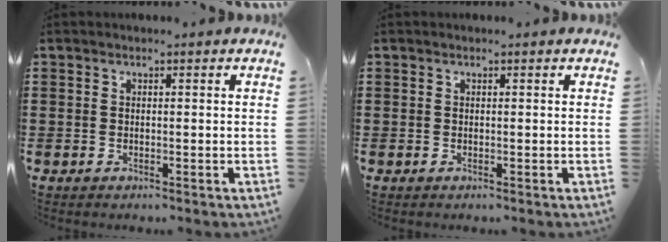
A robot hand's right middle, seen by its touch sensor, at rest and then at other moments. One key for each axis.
{"total": 0.0}